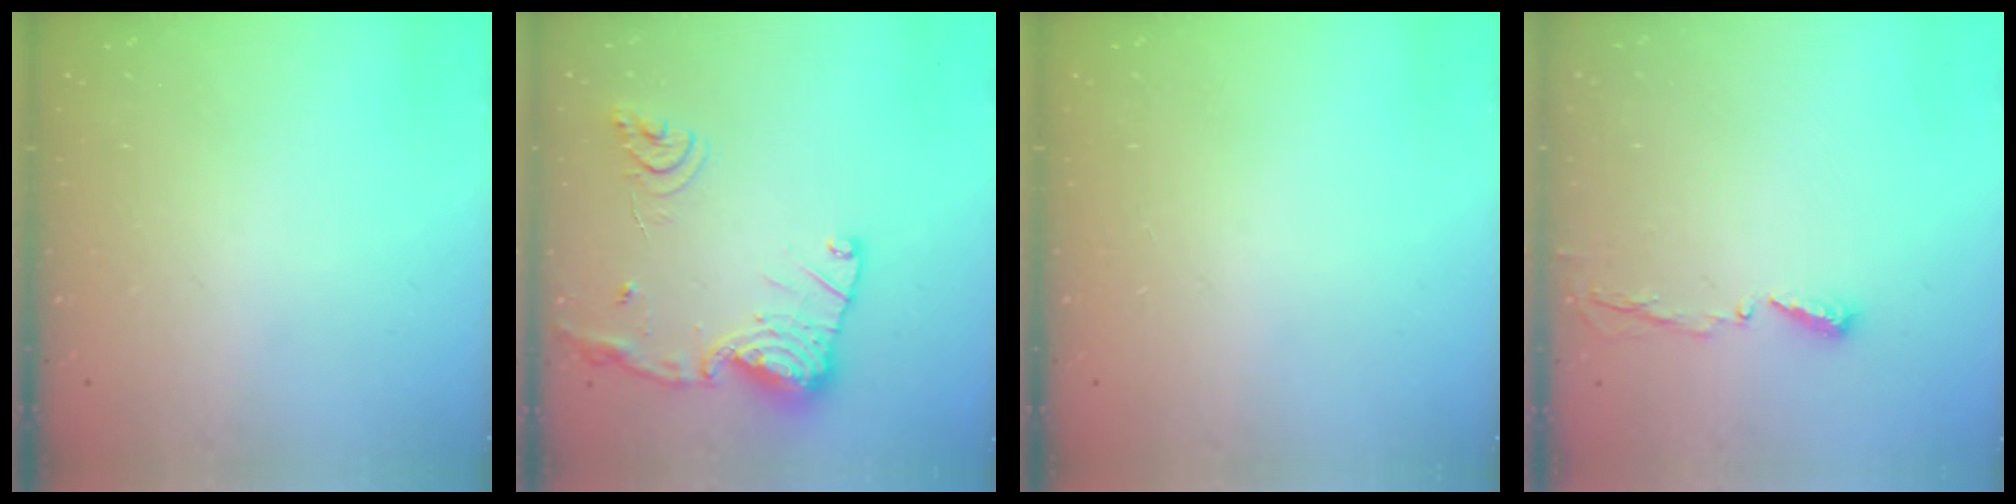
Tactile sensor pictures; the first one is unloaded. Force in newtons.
{"total": 16.3, "press": 16.2, "slide": 1.5}
{"total": 0.0}
{"total": 3.6, "press": 3.6, "slide": 0.4}